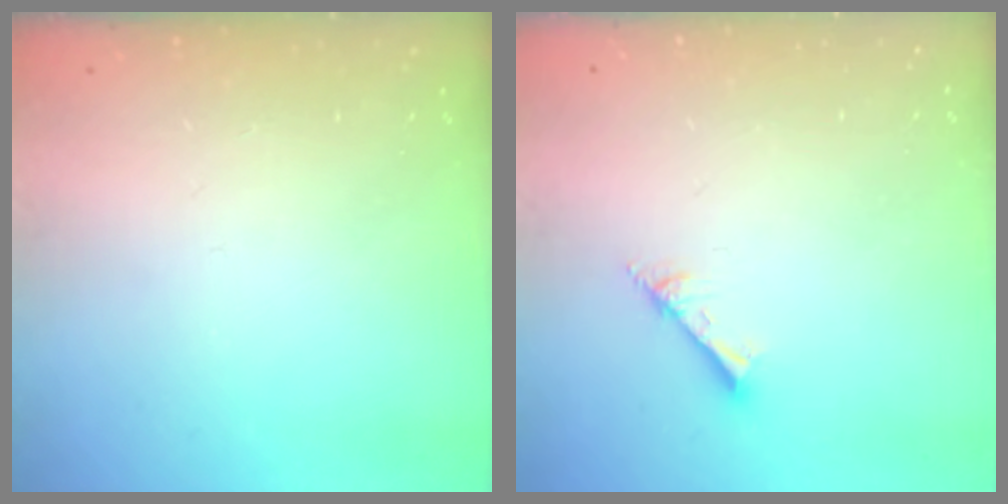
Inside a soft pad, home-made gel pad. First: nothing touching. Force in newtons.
{"total": 2.8, "press": 2.7, "slide": 0.4}